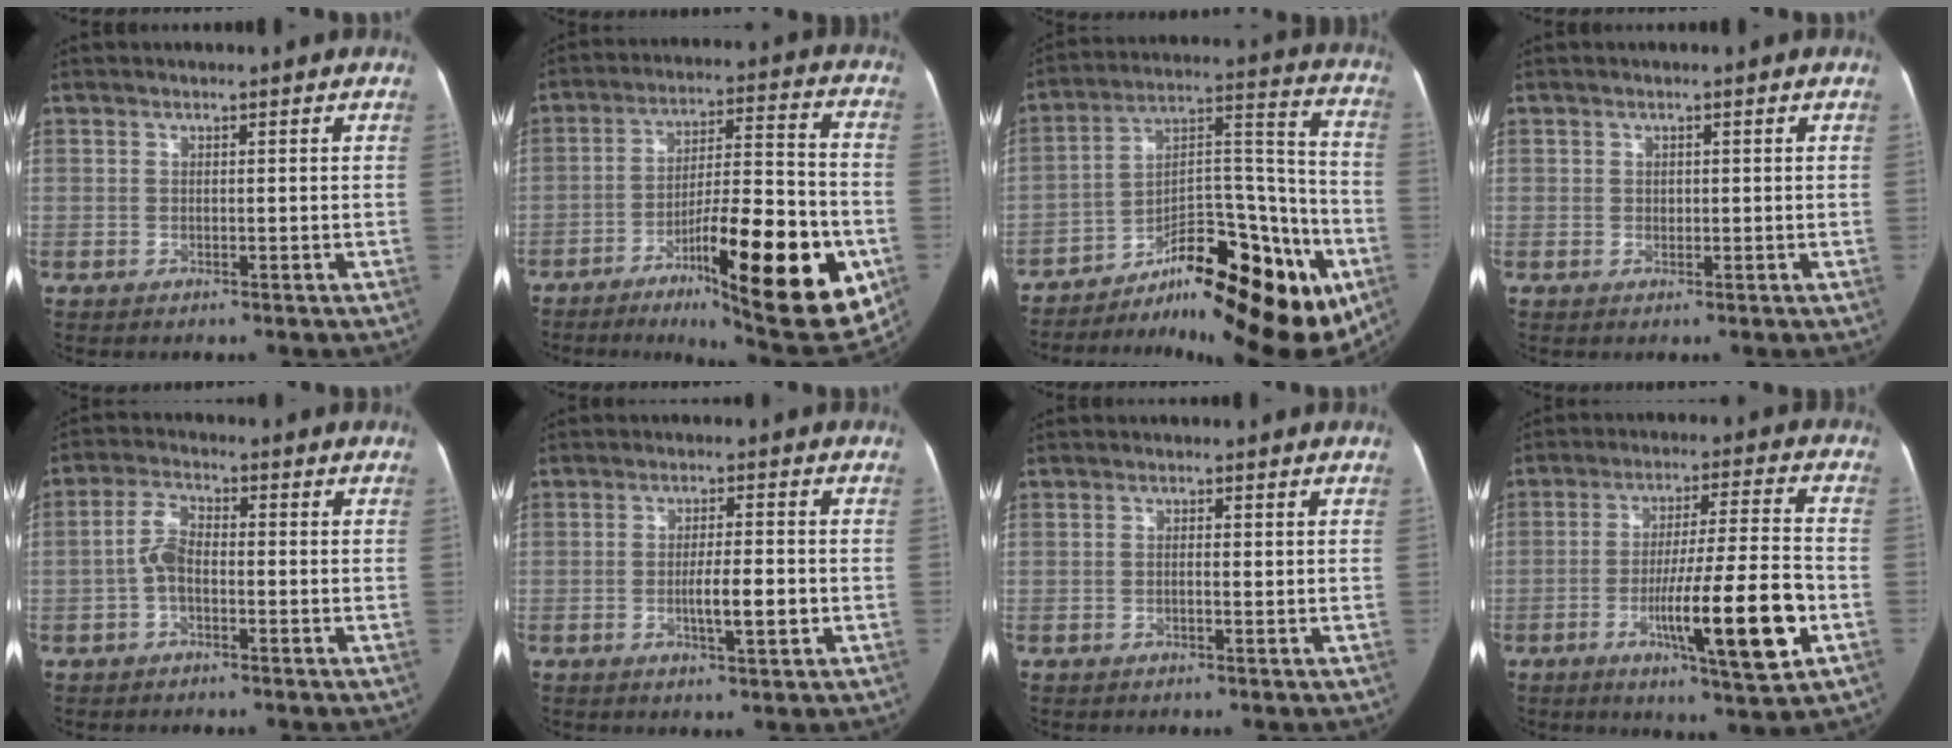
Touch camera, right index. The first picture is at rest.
{"total": 23.5, "force": [-9.3, 3.8, 21.2], "torque": [-0.264, -0.007, -0.130]}
{"total": 23.3, "force": [-13.6, 7.5, 17.4], "torque": [-0.201, 0.044, -0.201]}
{"total": 0.8, "force": [0.1, 0.8, 0.2], "torque": [0.002, 0.003, 0.001]}
{"total": 4.5, "force": [-1.0, 2.1, 3.9], "torque": [-0.082, 0.016, -0.023]}
{"total": 5.2, "force": [-1.2, 0.7, 5.0], "torque": [-0.086, -0.003, -0.018]}
{"total": 0.9, "force": [-0.1, 0.3, 0.8], "torque": [-0.014, 0.005, -0.003]}
{"total": 15.2, "force": [-5.0, 0.6, 14.3], "torque": [-0.233, -0.013, -0.078]}